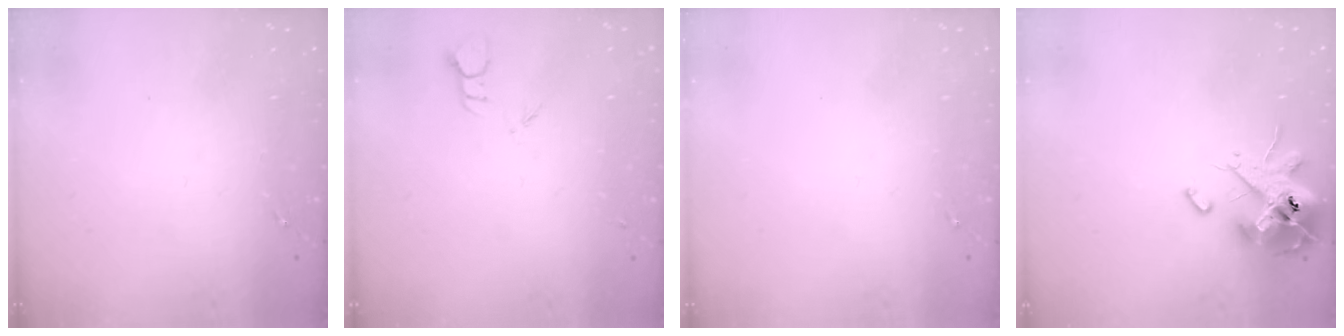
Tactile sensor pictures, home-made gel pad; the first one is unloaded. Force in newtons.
{"total": 2.0, "press": 2.0, "slide": 0.1}
{"total": 0.0}
{"total": 13.9, "press": 13.7, "slide": 2.3}